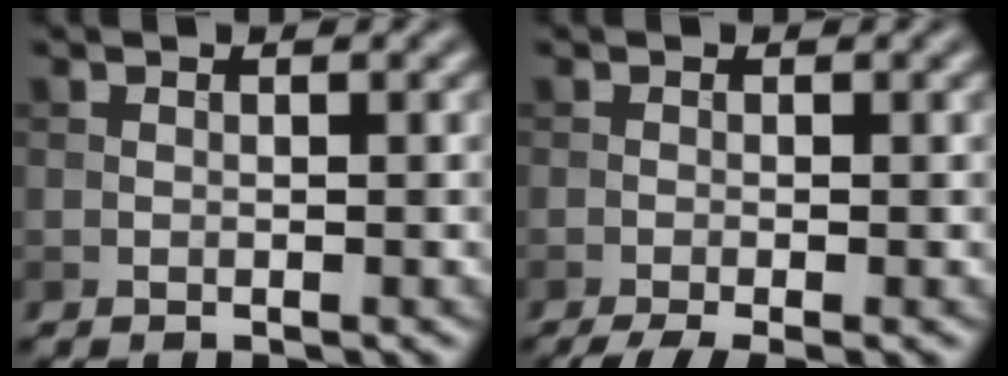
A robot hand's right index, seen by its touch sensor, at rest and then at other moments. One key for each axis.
{"total": 3.4, "fx": -2.2, "fy": 0.7, "fz": 2.5, "tx": -0.040, "ty": -0.007, "tz": -0.041}